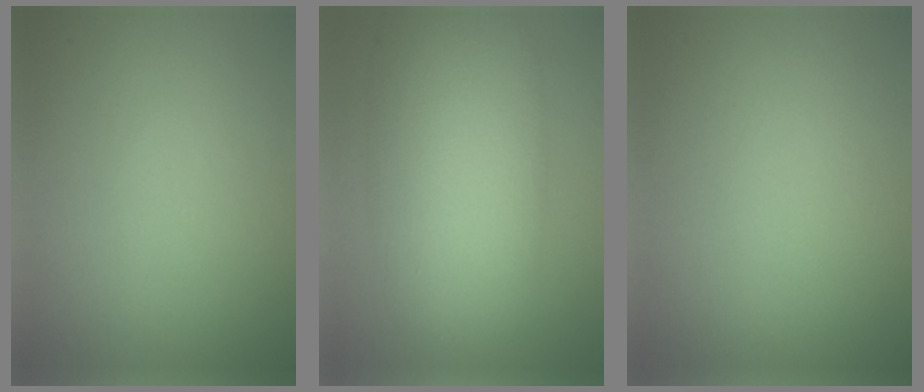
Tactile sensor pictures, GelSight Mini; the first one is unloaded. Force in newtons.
{"total": 11.0, "press": 11.0, "slide": 0.0}
{"total": 0.0}